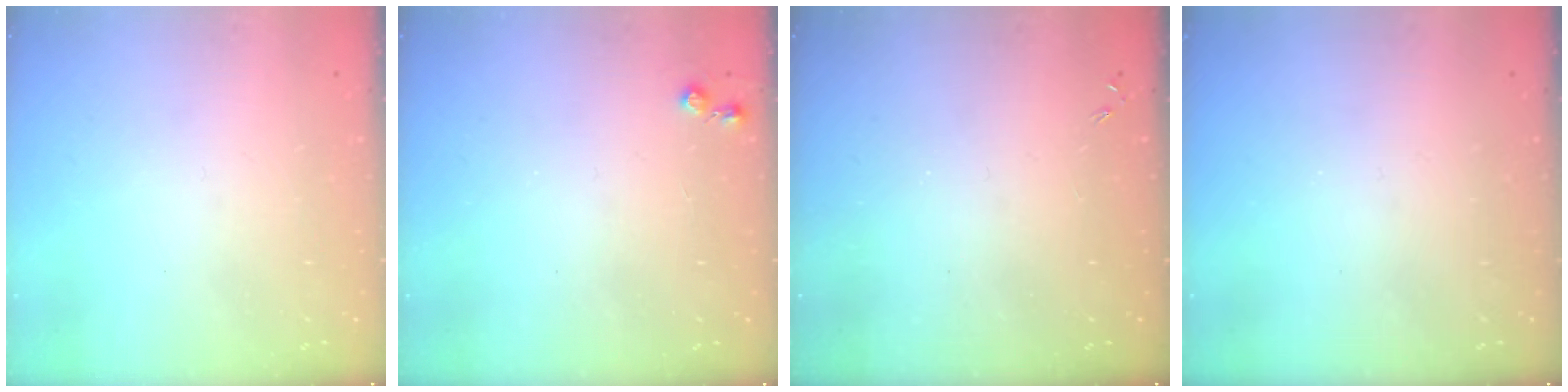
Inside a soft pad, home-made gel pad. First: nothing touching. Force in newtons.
{"total": 4.0, "press": 4.0, "slide": 0.7}
{"total": 0.0}
{"total": 0.0}